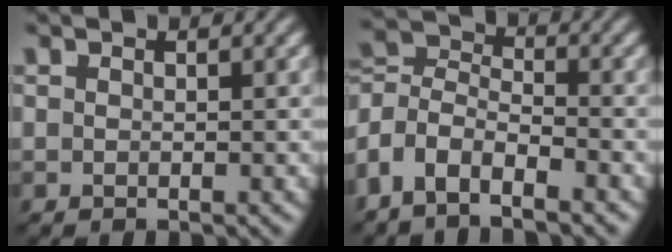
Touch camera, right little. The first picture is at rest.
{"total": 7.7, "force": [-2.2, 6.8, 2.8], "torque": [-0.093, -0.029, -0.049]}